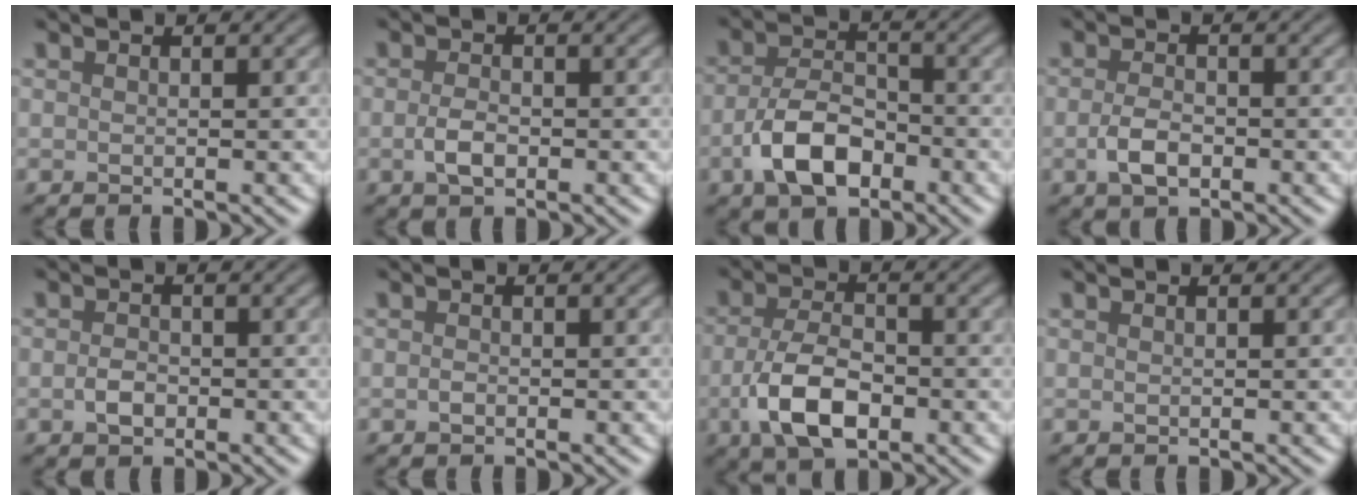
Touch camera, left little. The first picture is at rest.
{"total": 1.9, "force": [-0.6, 1.1, 1.5], "torque": [-0.035, -0.001, -0.014]}
{"total": 5.8, "force": [-2.6, 3.3, 4.1], "torque": [-0.079, -0.001, -0.052]}
{"total": 2.5, "force": [-0.9, 1.4, 1.9], "torque": [-0.039, -0.001, -0.019]}
{"total": 1.7, "force": [-0.6, 1.2, 1.1], "torque": [-0.023, -0.002, -0.015]}
{"total": 0.6, "force": [-0.3, 0.4, 0.3], "torque": [-0.007, -0.002, -0.009]}
{"total": 6.0, "force": [-2.1, 3.1, 4.7], "torque": [-0.101, -0.008, -0.042]}
{"total": 0.0}